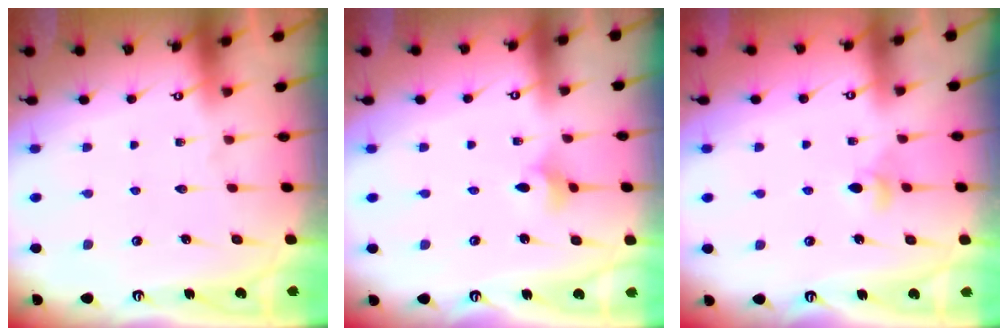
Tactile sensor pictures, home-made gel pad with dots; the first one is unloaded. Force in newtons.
{"total": 3.2, "press": 3.1, "slide": 0.6}
{"total": 4.1, "press": 4.0, "slide": 0.9}